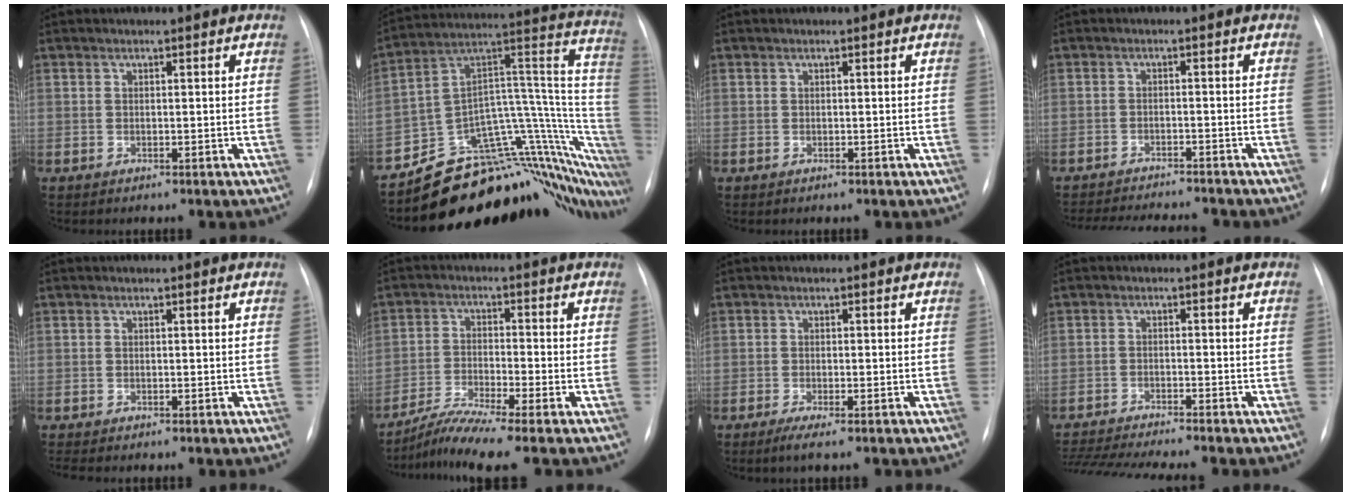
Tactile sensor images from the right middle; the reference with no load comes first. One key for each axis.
{"total": 22.9, "fx": -20.3, "fy": 6.7, "fz": 8.1, "tx": -0.009, "ty": 0.096, "tz": -0.280}
{"total": 0.0}
{"total": 12.8, "fx": -12.0, "fy": 1.7, "fz": 4.3, "tx": -0.072, "ty": -0.007, "tz": -0.162}
{"total": 1.8, "fx": -1.6, "fy": 0.2, "fz": 0.9, "tx": -0.013, "ty": -0.004, "tz": -0.021}
{"total": 6.3, "fx": -5.3, "fy": -1.3, "fz": 3.1, "tx": -0.069, "ty": -0.028, "tz": -0.107}
{"total": 2.8, "fx": -1.9, "fy": 0.2, "fz": 2.0, "tx": -0.041, "ty": -0.007, "tz": -0.034}
{"total": 12.9, "fx": -11.6, "fy": -0.3, "fz": 5.4, "tx": -0.084, "ty": -0.009, "tz": -0.185}